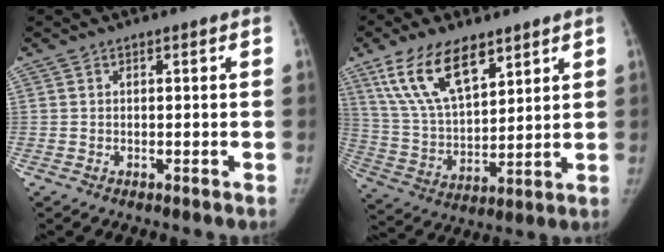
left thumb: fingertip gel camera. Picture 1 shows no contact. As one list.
[{"total": 16.2, "force": [9.7, 7.5, 10.6], "torque": [-0.169, -0.036, 0.192]}]